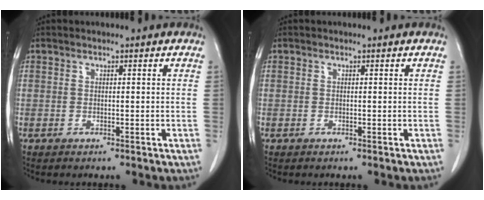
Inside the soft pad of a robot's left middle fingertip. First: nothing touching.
{"total": 0.0}